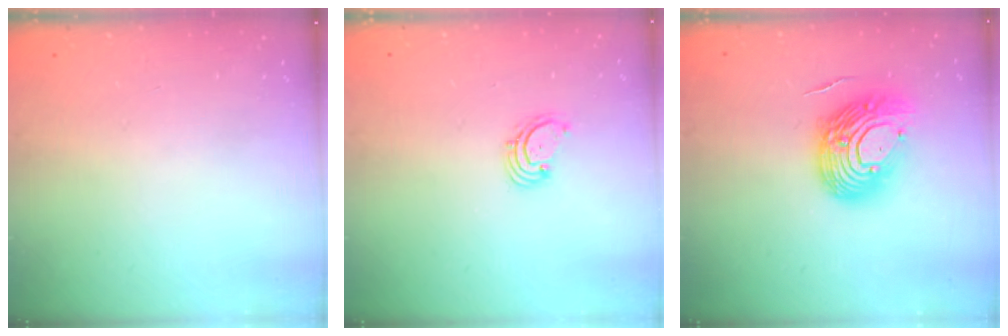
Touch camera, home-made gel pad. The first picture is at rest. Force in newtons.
{"total": 1.6, "press": 1.6, "slide": 0.2}
{"total": 14.5, "press": 14.4, "slide": 1.9}